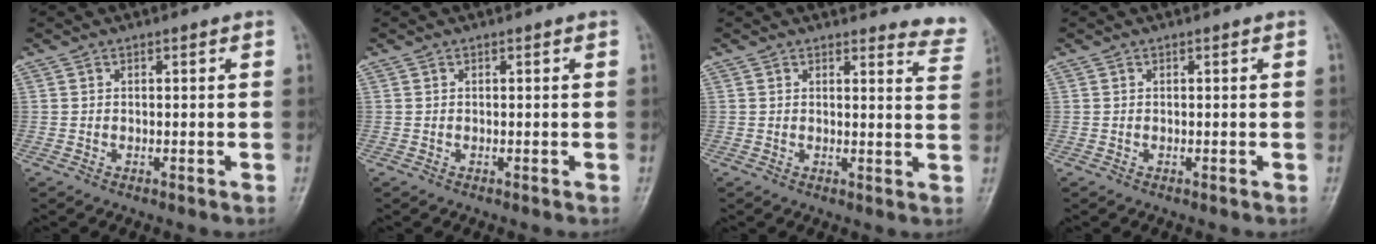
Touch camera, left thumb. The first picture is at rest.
{"total": 0.0}
{"total": 6.5, "force": [6.4, 1.1, -0.3], "torque": [0.032, -0.062, 0.045]}
{"total": 0.0}